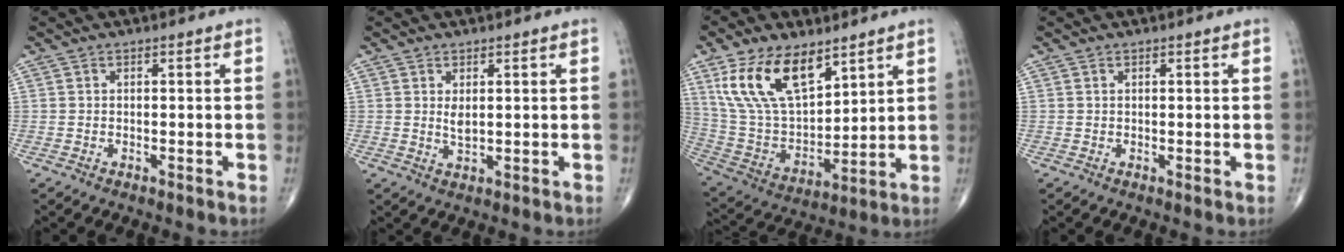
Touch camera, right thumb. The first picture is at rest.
{"total": 2.0, "force": [0.6, 0.8, 1.7], "torque": [-0.029, -0.009, 0.014]}
{"total": 17.6, "force": [9.7, 8.9, 11.6], "torque": [-0.194, -0.038, 0.199]}
{"total": 0.0}